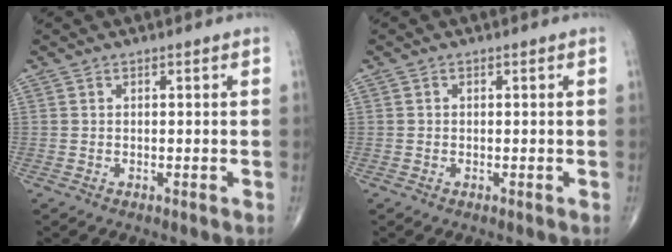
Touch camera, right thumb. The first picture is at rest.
{"total": 0.0}